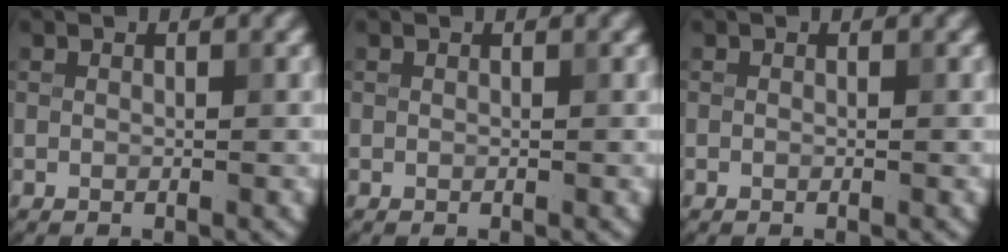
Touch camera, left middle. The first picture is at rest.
{"total": 0.0}
{"total": 0.0}